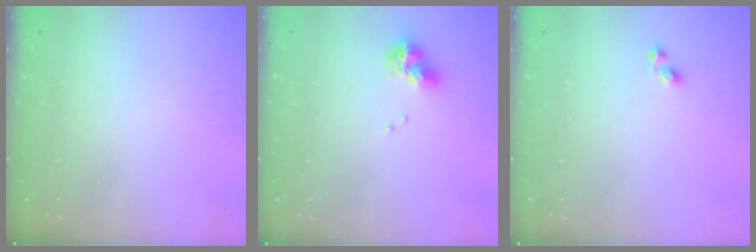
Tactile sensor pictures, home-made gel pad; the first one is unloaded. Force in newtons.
{"total": 9.0, "press": 8.9, "slide": 1.0}
{"total": 2.6, "press": 2.6, "slide": 0.3}